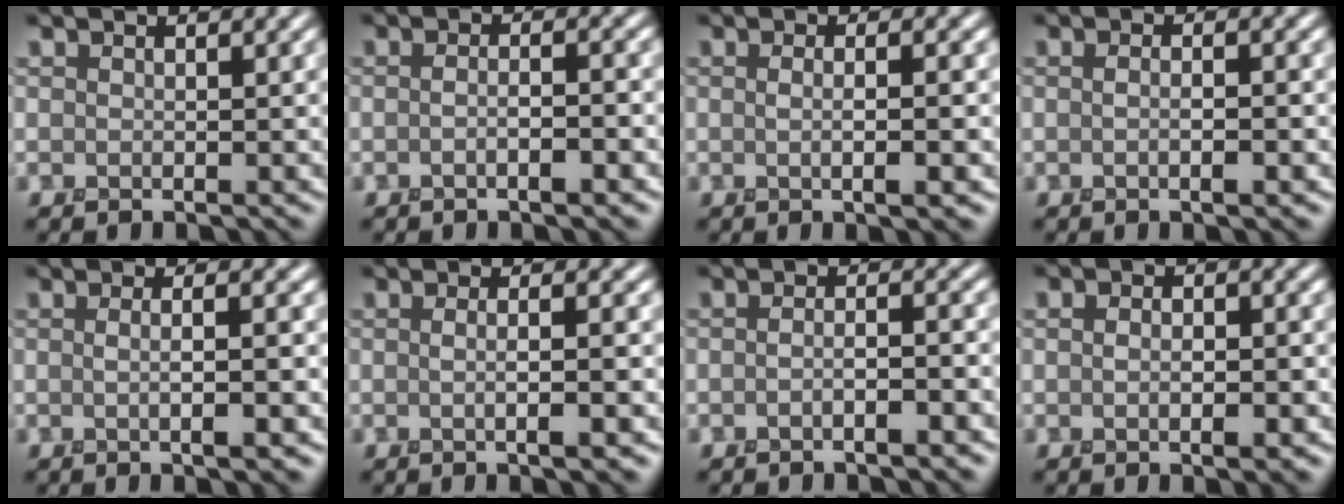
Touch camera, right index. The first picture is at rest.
{"total": 2.3, "force": [-0.8, 0.6, 2.1], "torque": [-0.018, 0.004, -0.015]}
{"total": 3.1, "force": [-0.1, 0.7, 3.0], "torque": [-0.035, -0.002, -0.006]}
{"total": 2.2, "force": [-0.4, 0.7, 2.0], "torque": [-0.017, -0.004, -0.009]}
{"total": 3.6, "force": [0.1, 1.0, 3.4], "torque": [-0.032, 0.003, -0.008]}
{"total": 3.6, "force": [0.0, 1.0, 3.4], "torque": [-0.031, 0.003, -0.009]}
{"total": 2.1, "force": [-1.0, 0.5, 1.8], "torque": [-0.023, 0.004, -0.015]}
{"total": 3.8, "force": [0.1, 2.3, 3.1], "torque": [-0.018, 0.011, -0.012]}